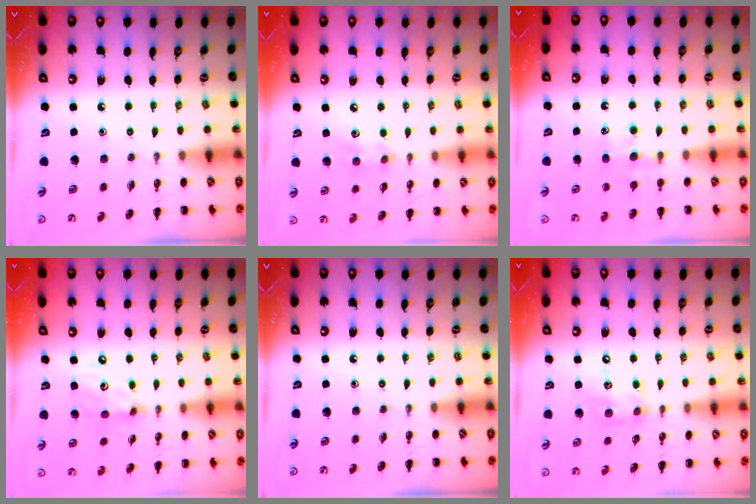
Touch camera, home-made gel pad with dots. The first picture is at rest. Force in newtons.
{"total": 6.2, "press": 6.1, "slide": 1.1}
{"total": 4.7, "press": 4.5, "slide": 1.1}
{"total": 6.4, "press": 6.4, "slide": 0.5}
{"total": 0.0}
{"total": 8.6, "press": 8.5, "slide": 1.1}